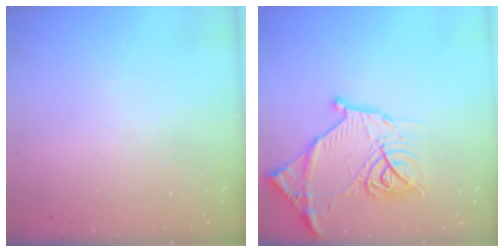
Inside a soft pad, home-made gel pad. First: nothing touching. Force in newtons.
{"total": 16.8, "press": 16.7, "slide": 1.5}